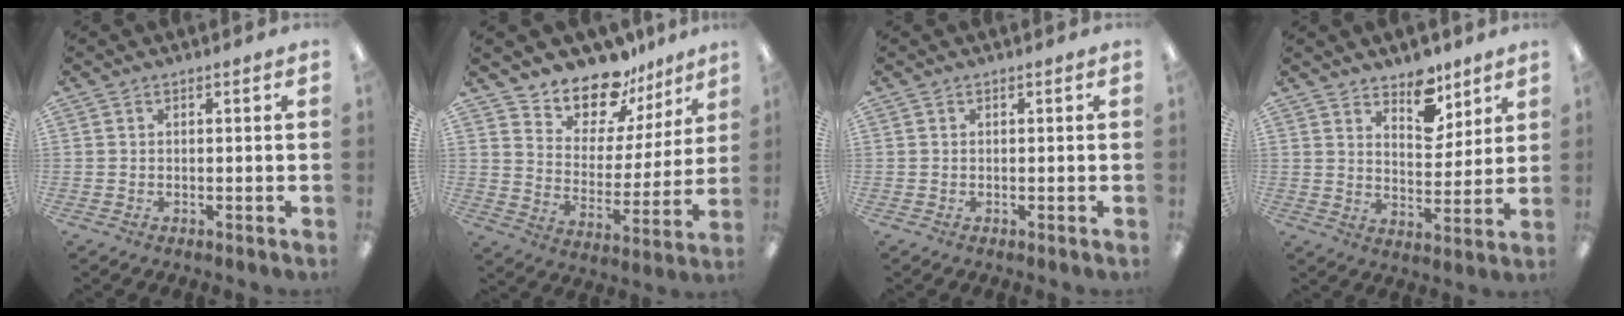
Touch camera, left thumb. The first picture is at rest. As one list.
[{"total": 12.8, "force": [11.6, 5.0, 1.6], "torque": [-0.044, -0.109, 0.217]}, {"total": 0.0}, {"total": 9.4, "force": [7.2, 4.9, 3.5], "torque": [-0.021, -0.052, 0.124]}]